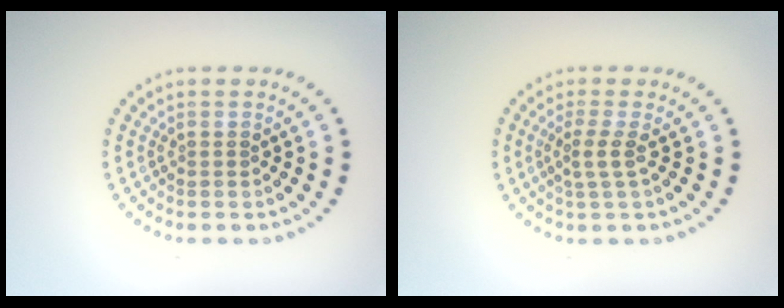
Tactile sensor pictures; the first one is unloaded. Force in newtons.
{"total": 1.8, "press": 1.4, "slide": 1.1}